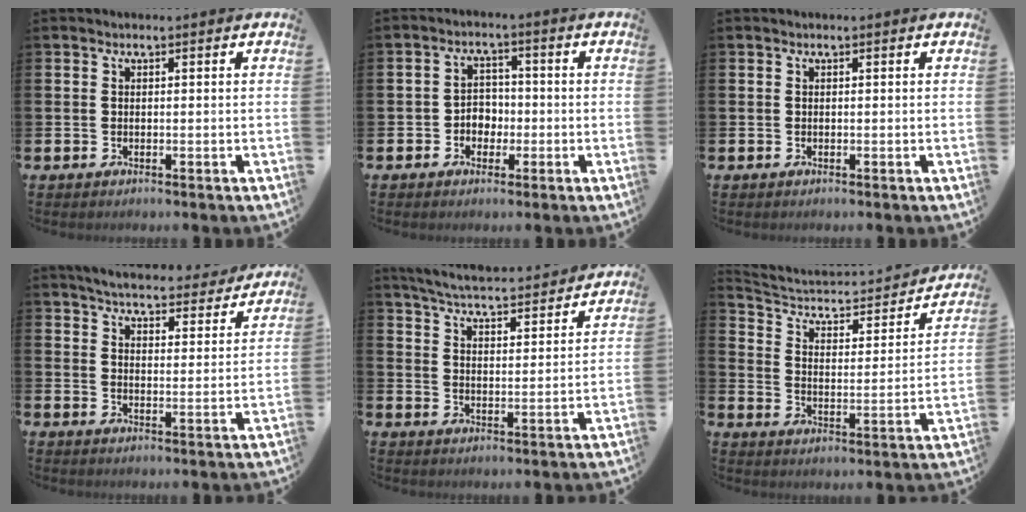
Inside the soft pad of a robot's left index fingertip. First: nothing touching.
{"total": 3.2, "force": [-1.1, 2.7, 1.2], "torque": [-0.023, 0.006, -0.029]}
{"total": 0.0}
{"total": 5.4, "force": [5.3, 0.7, 1.0], "torque": [-0.038, -0.036, 0.089]}
{"total": 5.5, "force": [5.3, 0.4, 1.1], "torque": [-0.046, -0.041, 0.091]}
{"total": 5.7, "force": [4.9, 2.2, 2.0], "torque": [-0.064, -0.041, 0.073]}